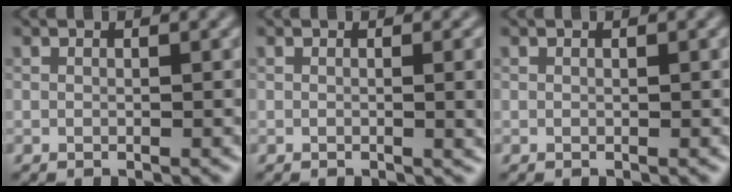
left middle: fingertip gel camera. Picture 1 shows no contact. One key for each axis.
{"total": 3.0, "fx": 0.2, "fy": 0.9, "fz": 2.9, "tx": -0.030, "ty": 0.002, "tz": -0.001}
{"total": 0.0}